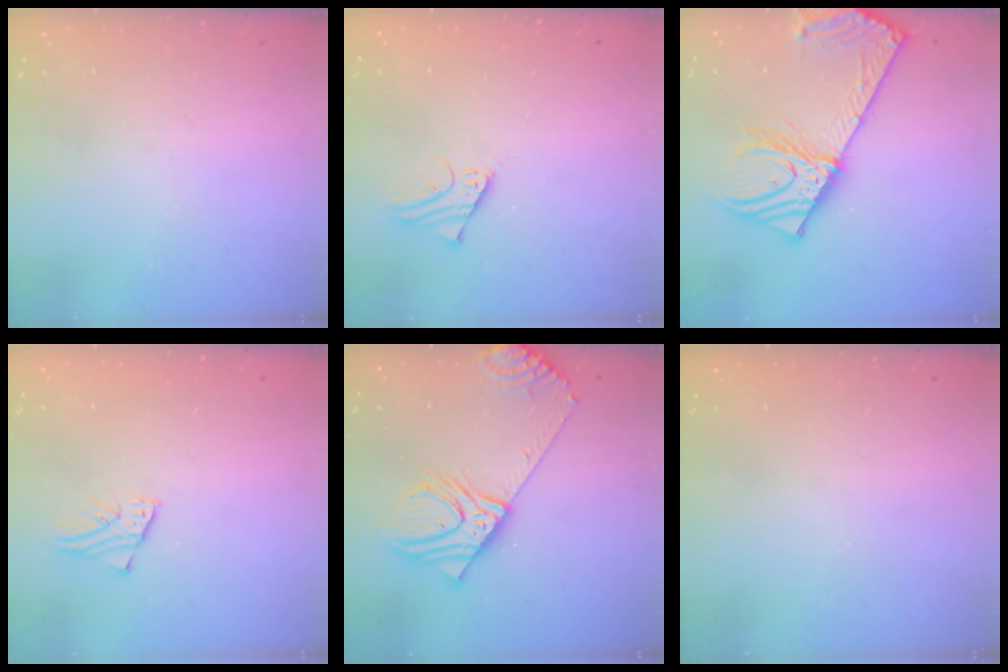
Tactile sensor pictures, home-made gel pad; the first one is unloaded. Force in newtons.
{"total": 2.1, "press": 2.1, "slide": 0.1}
{"total": 18.5, "press": 18.2, "slide": 3.7}
{"total": 1.6, "press": 1.6, "slide": 0.2}
{"total": 16.7, "press": 16.3, "slide": 3.6}
{"total": 0.0}